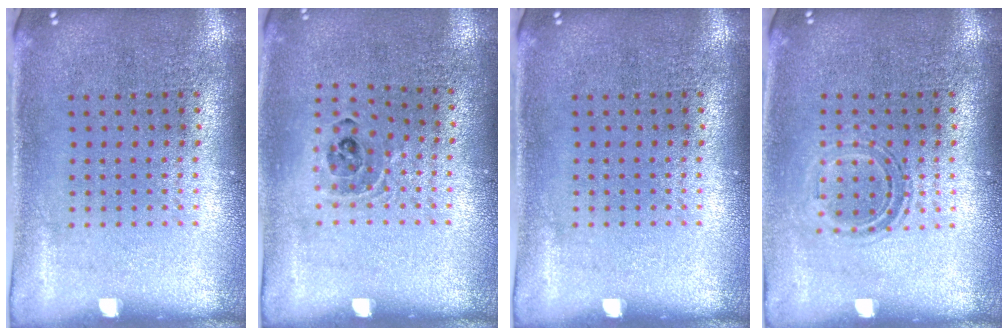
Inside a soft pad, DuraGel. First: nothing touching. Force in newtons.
{"total": 0.9, "press": 0.9, "slide": 0.1}
{"total": 0.0}
{"total": 1.1, "press": 1.0, "slide": 0.5}